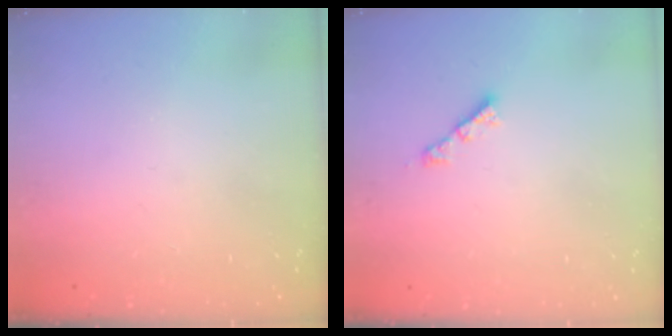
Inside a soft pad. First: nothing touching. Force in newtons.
{"total": 2.4, "press": 2.4, "slide": 0.3}